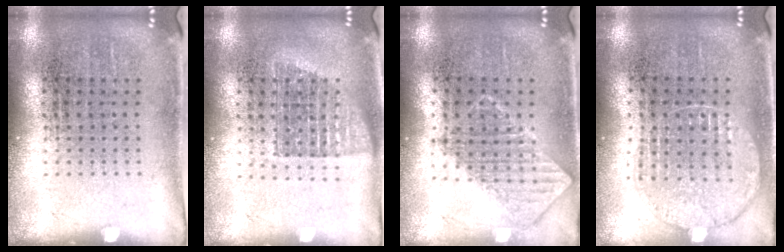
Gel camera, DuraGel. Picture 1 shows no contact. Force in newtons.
{"total": 1.2, "press": 1.0, "slide": 0.7}
{"total": 0.8, "press": 0.8, "slide": 0.1}
{"total": 1.0, "press": 1.0, "slide": 0.1}